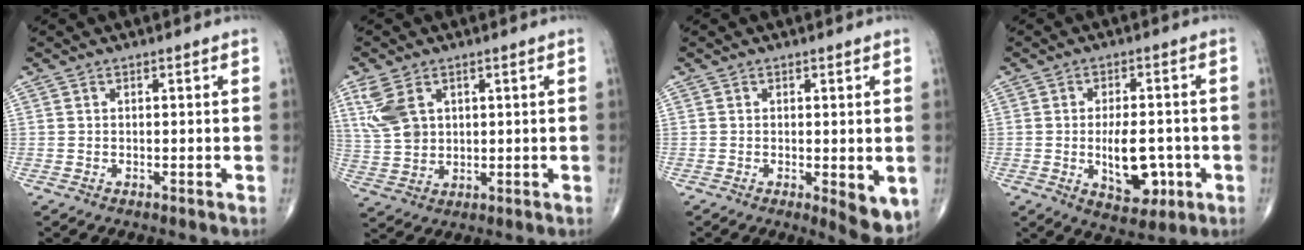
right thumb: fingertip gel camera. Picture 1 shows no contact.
{"total": 7.9, "force": [3.2, 5.2, 5.0], "torque": [-0.105, -0.006, 0.076]}
{"total": 5.6, "force": [-1.0, 2.0, 5.1], "torque": [-0.061, -0.016, -0.011]}
{"total": 9.8, "force": [-2.0, 5.2, 8.0], "torque": [-0.100, 0.003, -0.019]}